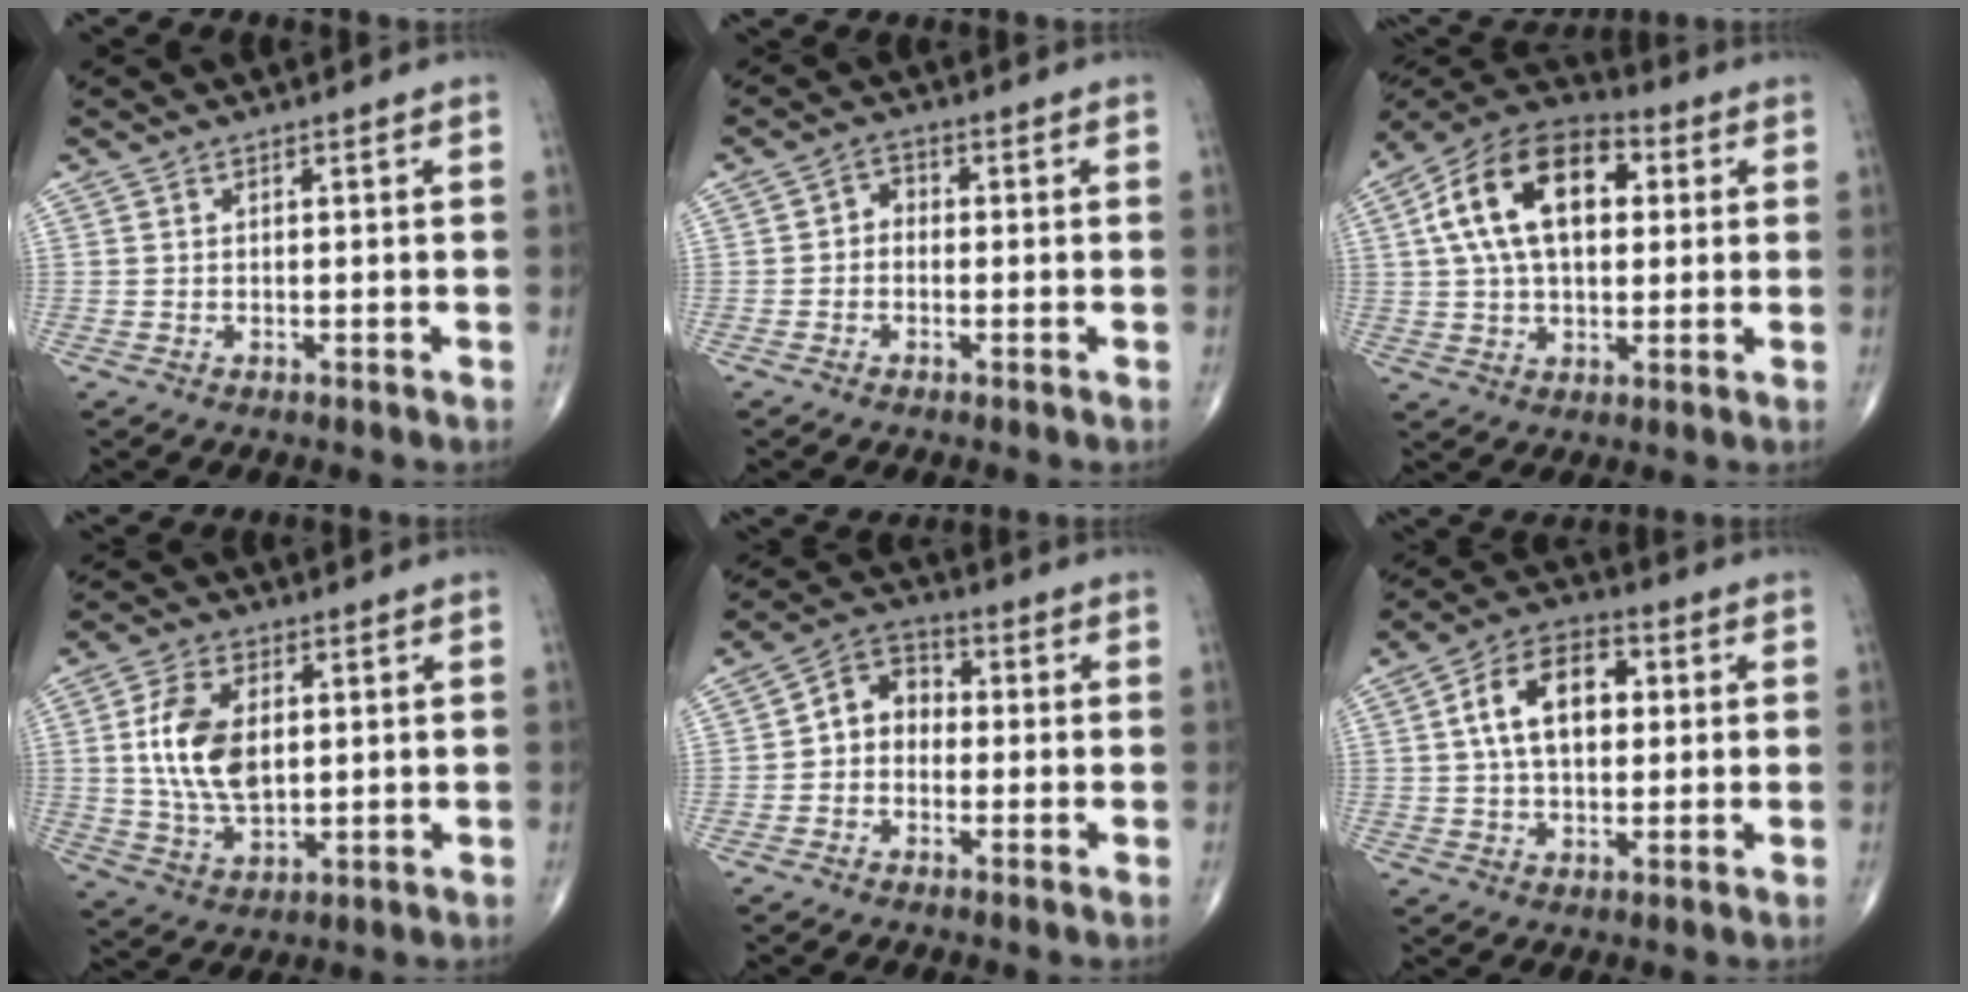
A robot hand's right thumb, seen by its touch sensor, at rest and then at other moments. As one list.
[{"total": 2.5, "force": [-0.5, 2.0, 1.4], "torque": [-0.005, 0.013, -0.022]}, {"total": 18.6, "force": [4.1, 11.0, 14.4], "torque": [-0.234, 0.021, 0.061]}, {"total": 11.9, "force": [1.7, 7.0, 9.5], "torque": [-0.174, -0.007, 0.036]}, {"total": 6.8, "force": [-0.7, 5.5, 3.9], "torque": [-0.037, 0.028, -0.031]}, {"total": 12.3, "force": [2.0, 7.7, 9.4], "torque": [-0.145, 0.020, 0.027]}]